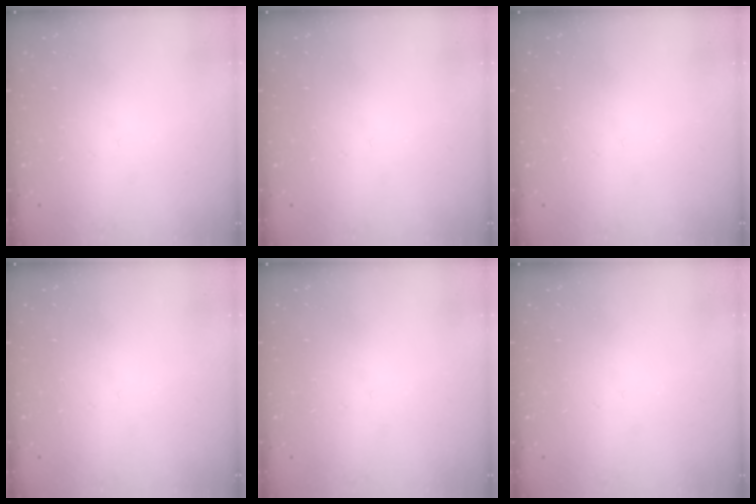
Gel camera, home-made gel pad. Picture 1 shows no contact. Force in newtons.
{"total": 0.0}
{"total": 0.0}
{"total": 0.0}
{"total": 0.0}
{"total": 0.0}